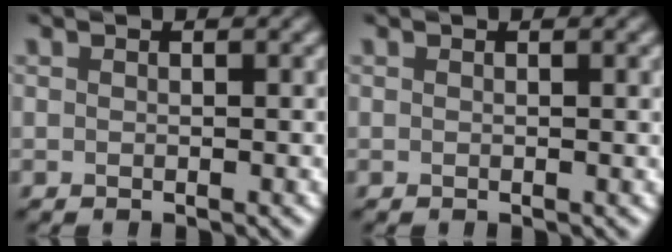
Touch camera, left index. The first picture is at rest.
{"total": 0.8, "force": [0.2, 0.2, 0.8], "torque": [-0.008, 0.000, 0.001]}